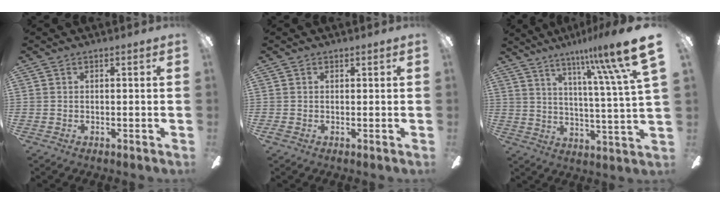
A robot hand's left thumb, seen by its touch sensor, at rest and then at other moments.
{"total": 0.7, "force": [0.3, 0.6, 0.1], "torque": [-0.001, 0.003, 0.004]}
{"total": 15.8, "force": [9.8, 0.5, 12.3], "torque": [-0.199, -0.061, 0.143]}